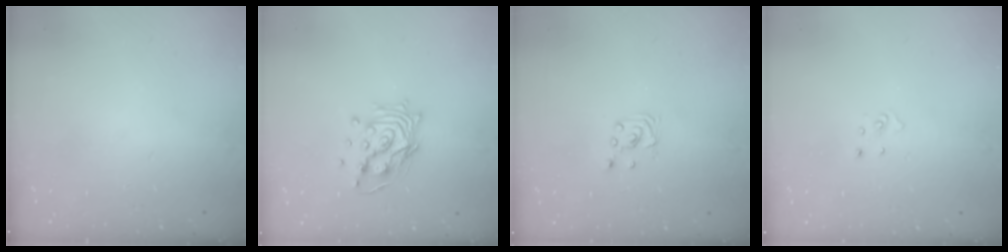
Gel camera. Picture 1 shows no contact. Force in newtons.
{"total": 12.8, "press": 12.8, "slide": 1.3}
{"total": 2.1, "press": 2.1, "slide": 0.2}
{"total": 3.0, "press": 2.9, "slide": 0.3}